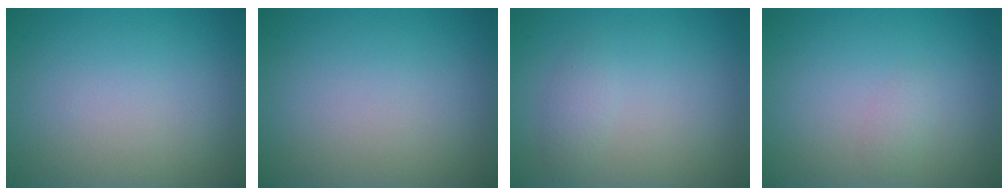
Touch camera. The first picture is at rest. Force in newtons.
{"total": 0.0}
{"total": 1.2, "press": 1.2, "slide": 0.0}
{"total": 0.8, "press": 0.8, "slide": 0.0}